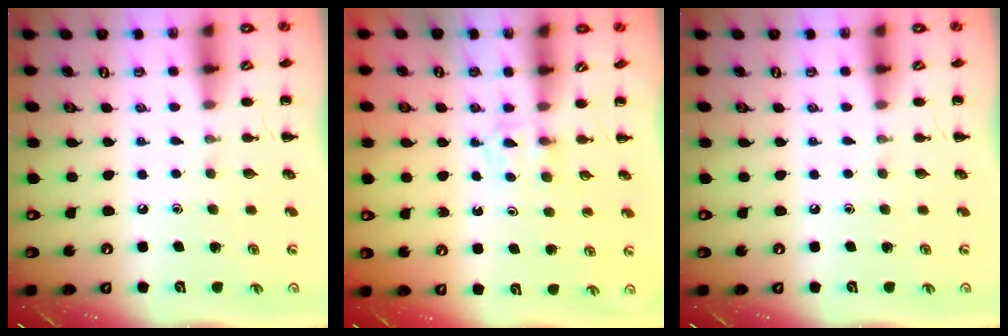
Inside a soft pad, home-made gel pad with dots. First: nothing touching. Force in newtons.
{"total": 3.1, "press": 2.8, "slide": 1.3}
{"total": 0.0}